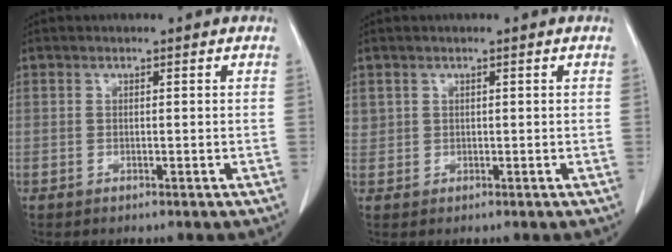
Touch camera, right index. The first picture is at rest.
{"total": 1.4, "force": [0.7, 1.2, 0.1], "torque": [0.011, 0.007, 0.011]}